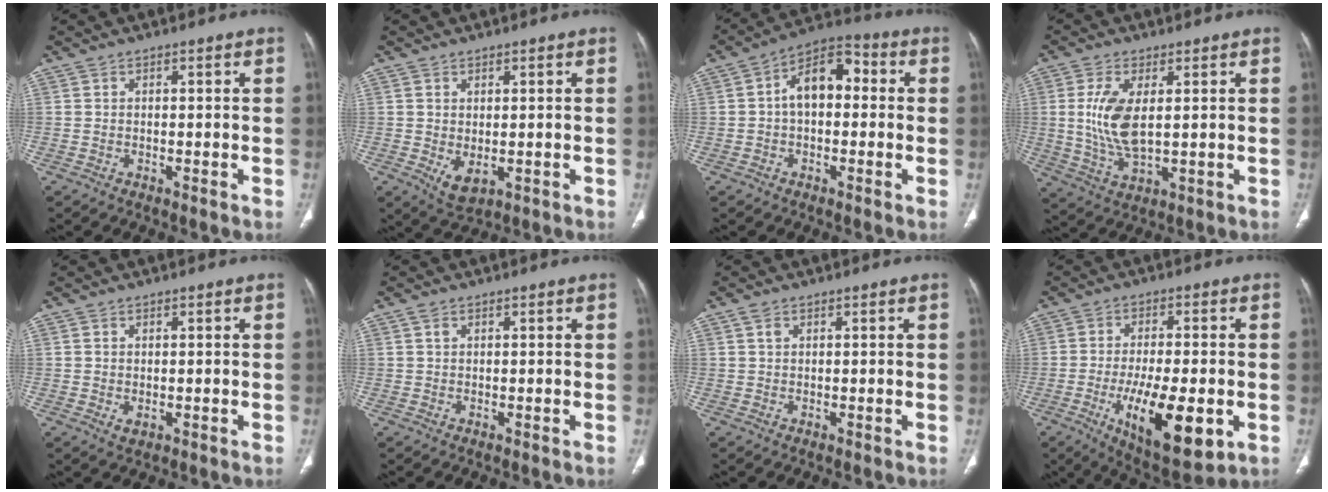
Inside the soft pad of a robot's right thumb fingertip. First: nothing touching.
{"total": 3.8, "force": [-0.5, 2.3, 3.0], "torque": [-0.050, -0.007, 0.008]}
{"total": 10.1, "force": [0.6, 6.3, 7.9], "torque": [-0.109, 0.037, -0.002]}
{"total": 9.7, "force": [1.3, 4.4, 8.6], "torque": [-0.183, -0.016, 0.035]}
{"total": 1.4, "force": [0.0, 0.9, 1.0], "torque": [-0.020, -0.005, 0.006]}
{"total": 0.9, "force": [0.4, 0.6, 0.6], "torque": [-0.011, 0.003, 0.008]}
{"total": 1.3, "force": [0.6, 0.8, 0.8], "torque": [-0.014, 0.002, 0.012]}
{"total": 16.1, "force": [-4.7, 5.9, 14.2], "torque": [-0.226, -0.011, -0.062]}